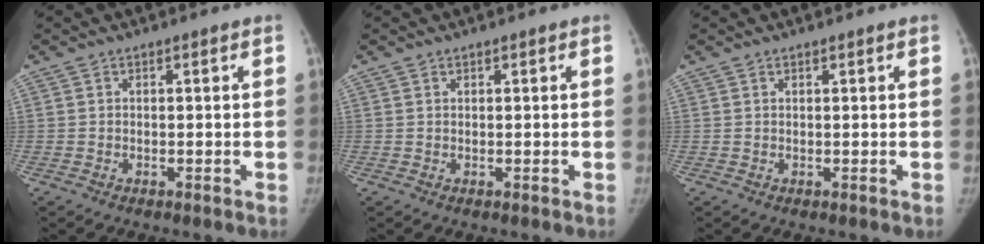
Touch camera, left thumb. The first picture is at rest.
{"total": 0.0}
{"total": 0.0}